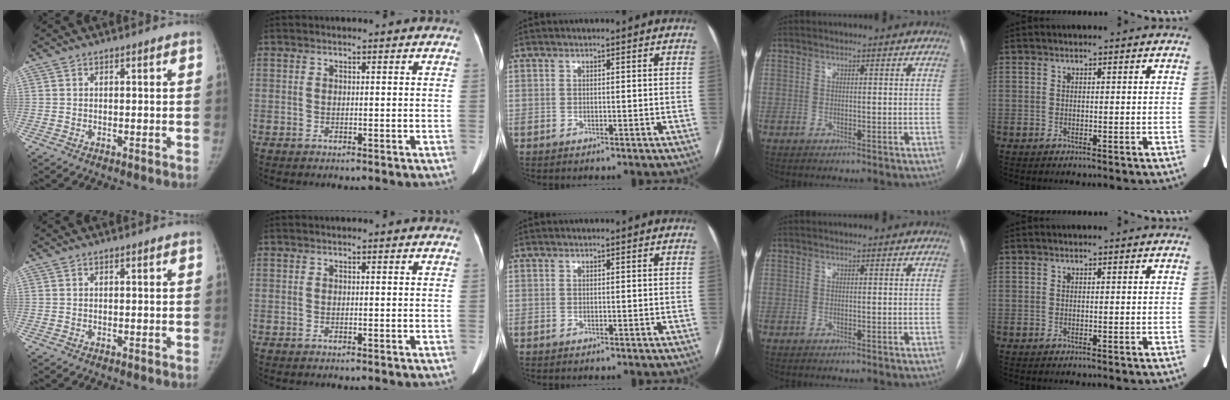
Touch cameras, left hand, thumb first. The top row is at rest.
{}